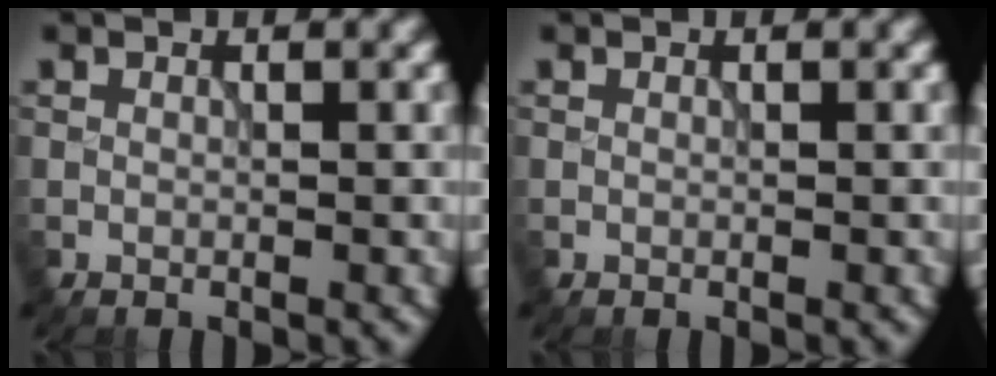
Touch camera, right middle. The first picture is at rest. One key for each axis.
{"total": 0.0}